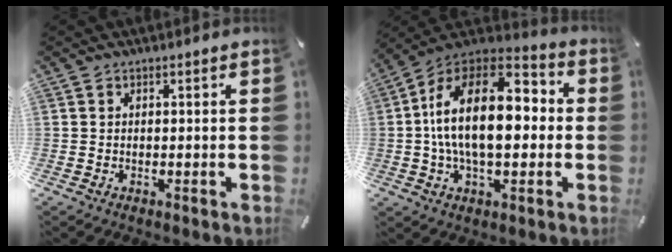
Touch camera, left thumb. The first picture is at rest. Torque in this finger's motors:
{"motor_torque": [0.60, 1.67, 1.74, -1.02, 0.80]}